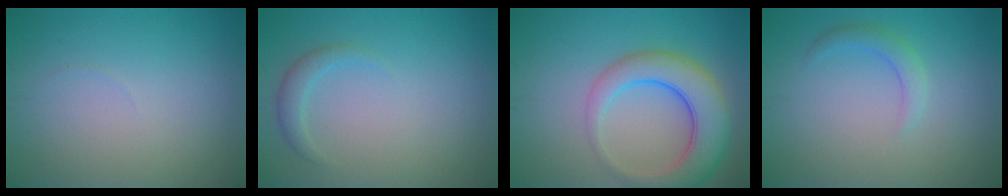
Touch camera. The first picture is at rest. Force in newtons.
{"total": 1.5, "press": 1.5, "slide": 0.1}
{"total": 6.7, "press": 6.6, "slide": 0.4}
{"total": 1.7, "press": 1.7, "slide": 0.1}